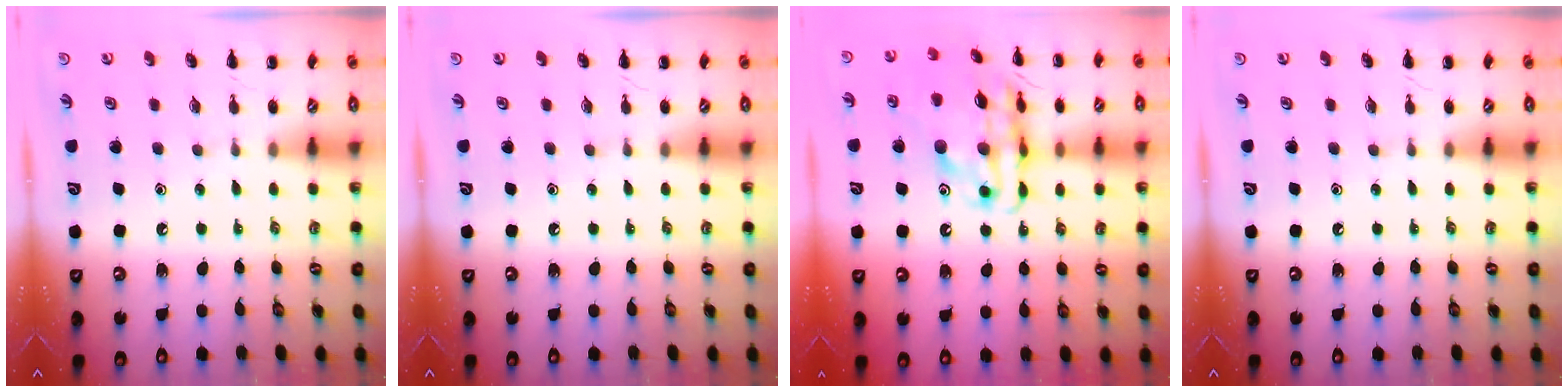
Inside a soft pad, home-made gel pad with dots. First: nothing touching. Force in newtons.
{"total": 0.0}
{"total": 19.5, "press": 19.2, "slide": 3.6}
{"total": 0.0}